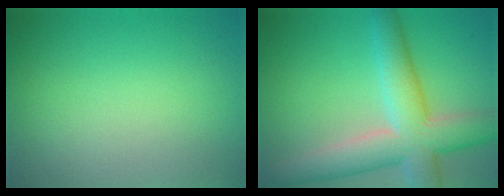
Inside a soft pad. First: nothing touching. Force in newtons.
{"total": 8.0, "press": 8.0, "slide": 0.4}